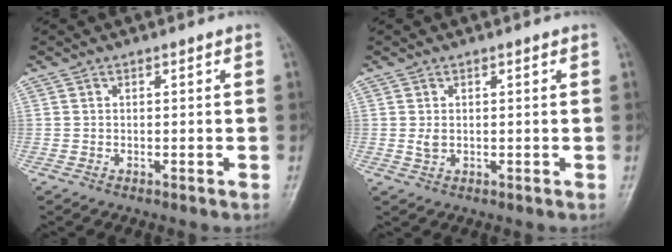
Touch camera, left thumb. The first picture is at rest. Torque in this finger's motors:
{"motor_torque": [0.62, 0.40, 0.37, 0.03, 0.00]}